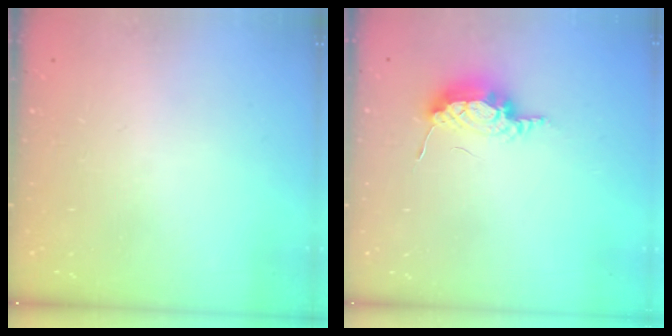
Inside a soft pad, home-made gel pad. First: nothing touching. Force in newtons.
{"total": 10.0, "press": 8.6, "slide": 5.1}